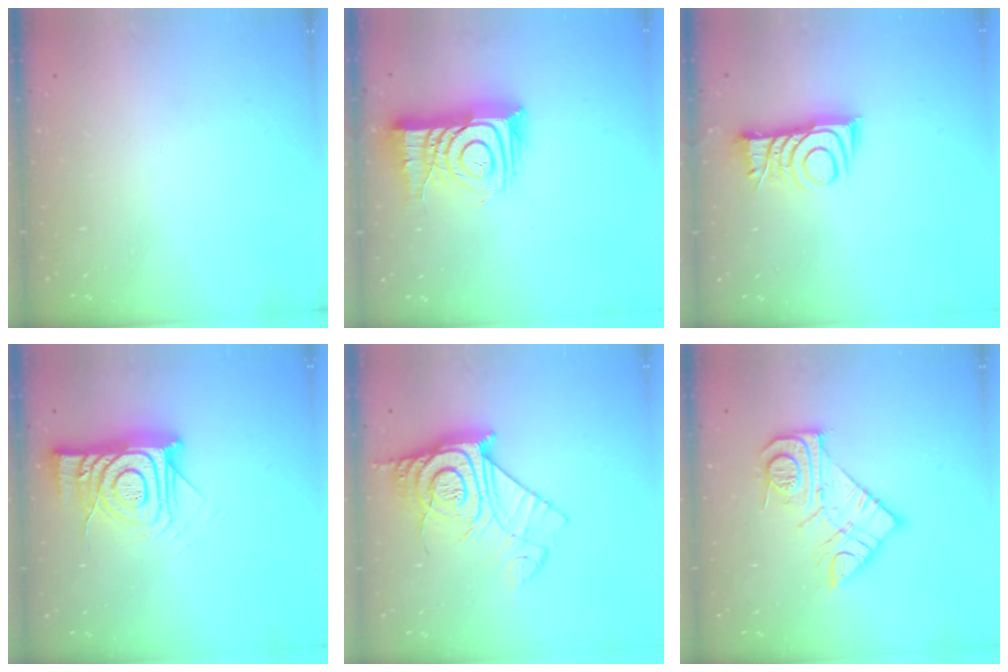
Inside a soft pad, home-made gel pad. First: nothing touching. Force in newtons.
{"total": 14.4, "press": 14.4, "slide": 1.1}
{"total": 8.8, "press": 8.8, "slide": 0.1}
{"total": 16.1, "press": 16.1, "slide": 1.3}
{"total": 16.1, "press": 16.1, "slide": 1.1}
{"total": 13.4, "press": 13.4, "slide": 1.1}